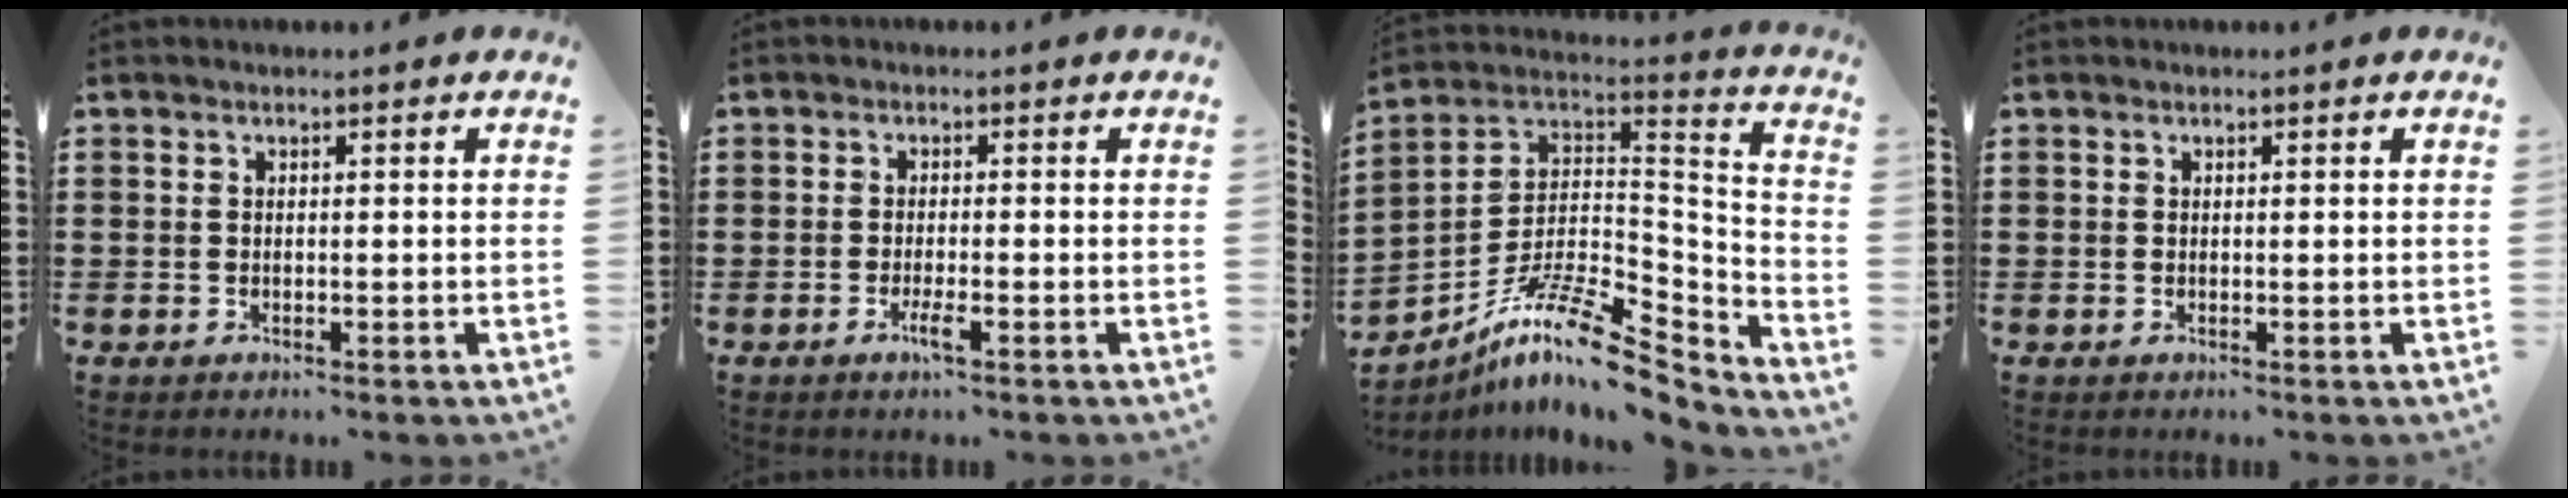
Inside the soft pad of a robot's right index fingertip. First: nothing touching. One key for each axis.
{"total": 2.6, "fx": -1.4, "fy": 0.2, "fz": 2.2, "tx": -0.050, "ty": -0.007, "tz": -0.029}
{"total": 12.9, "fx": -8.7, "fy": 3.6, "fz": 8.8, "tx": -0.160, "ty": 0.014, "tz": -0.162}
{"total": 0.0}